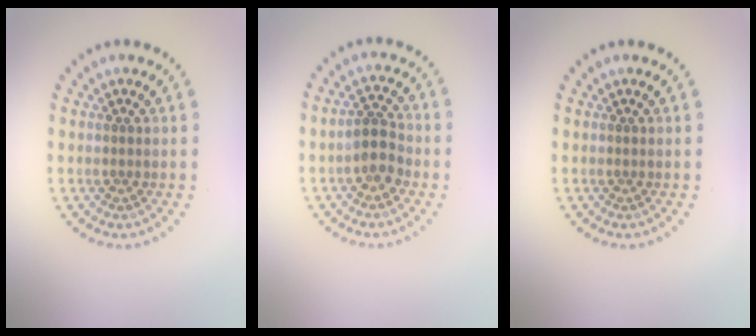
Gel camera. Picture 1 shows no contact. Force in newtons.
{"total": 2.8, "press": 2.6, "slide": 1.0}
{"total": 0.0}